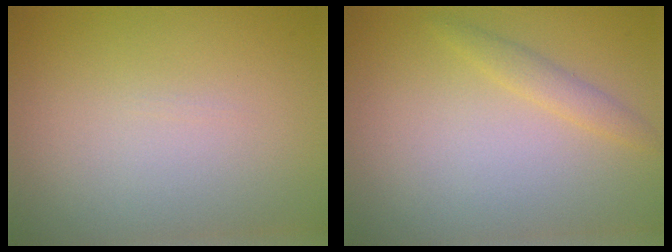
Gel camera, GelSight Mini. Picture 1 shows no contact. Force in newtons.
{"total": 1.4, "press": 1.4, "slide": 0.1}